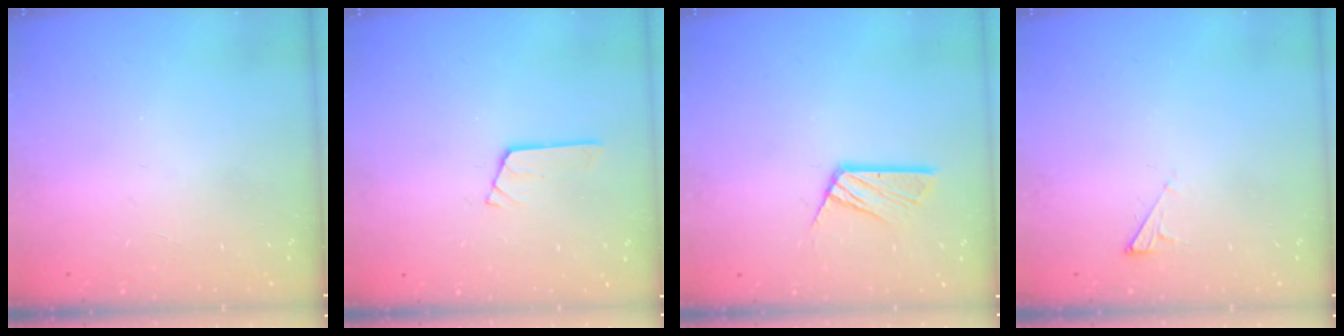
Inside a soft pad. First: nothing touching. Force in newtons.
{"total": 3.0, "press": 2.9, "slide": 0.4}
{"total": 10.6, "press": 10.6, "slide": 0.8}
{"total": 2.3, "press": 2.2, "slide": 0.4}